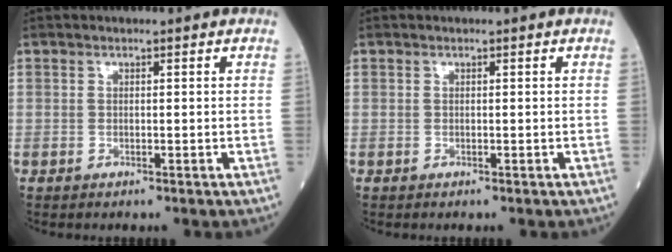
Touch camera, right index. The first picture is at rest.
{"total": 0.0}